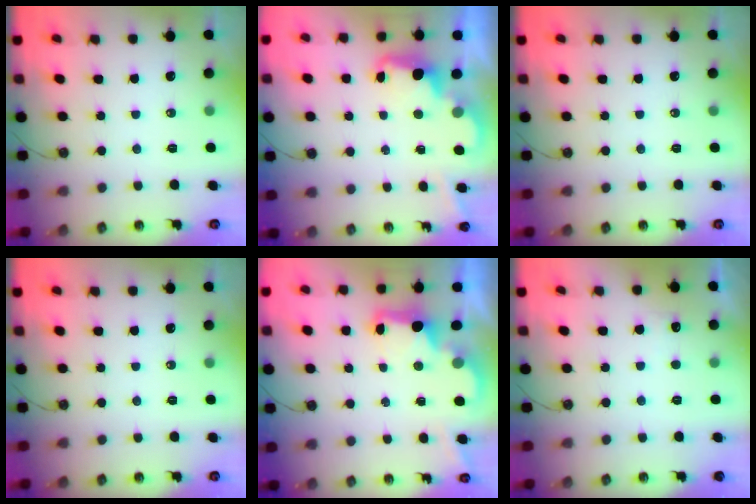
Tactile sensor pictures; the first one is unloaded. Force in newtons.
{"total": 2.3, "press": 2.3, "slide": 0.5}
{"total": 0.0}
{"total": 0.0}
{"total": 3.0, "press": 2.9, "slide": 0.6}
{"total": 3.2, "press": 3.0, "slide": 1.2}